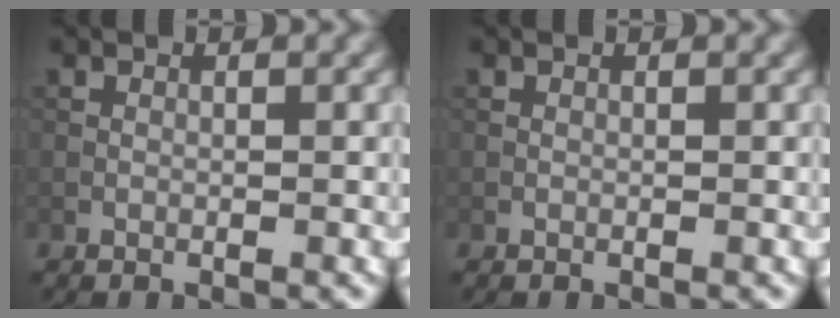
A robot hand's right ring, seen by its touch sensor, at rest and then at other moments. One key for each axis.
{"total": 0.0}